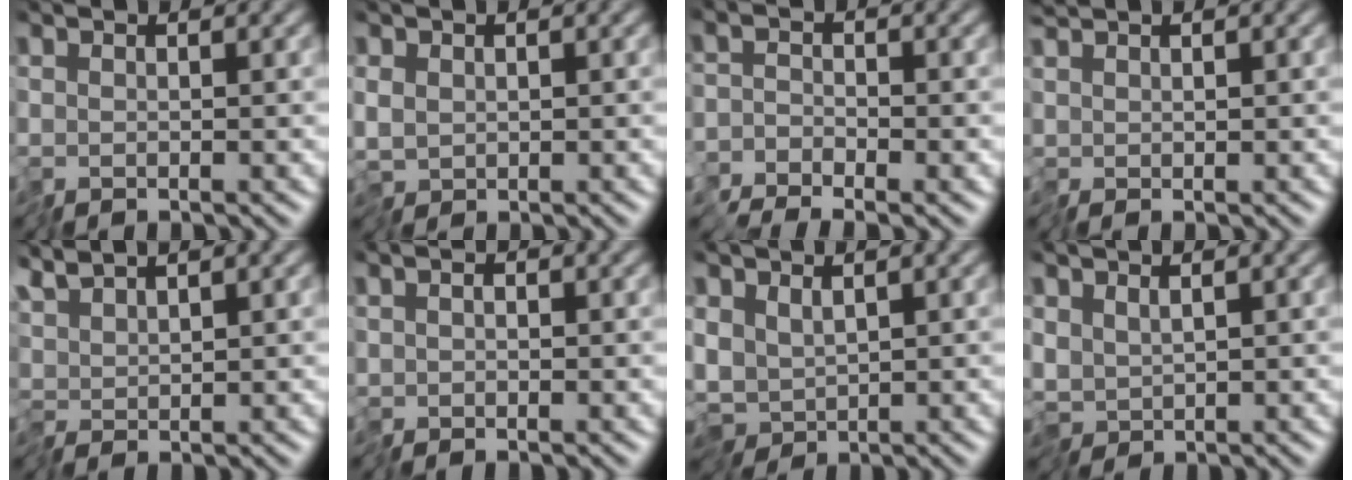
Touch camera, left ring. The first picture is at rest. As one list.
[{"total": 1.5, "force": [0.0, 1.2, 0.9], "torque": [-0.021, -0.002, -0.002]}, {"total": 1.4, "force": [-1.3, -0.1, -0.5], "torque": [0.012, 0.005, -0.031]}, {"total": 0.8, "force": [0.7, 0.3, 0.1], "torque": [-0.006, 0.004, 0.014]}, {"total": 2.3, "force": [2.1, 0.3, 0.9], "torque": [-0.029, 0.006, 0.043]}, {"total": 1.2, "force": [-0.4, 0.8, 0.7], "torque": [-0.015, -0.001, -0.011]}, {"total": 3.7, "force": [-0.1, 2.7, 2.6], "torque": [-0.050, -0.010, 0.001]}, {"total": 2.1, "force": [0.0, 1.6, 1.3], "torque": [-0.028, -0.006, -0.002]}]